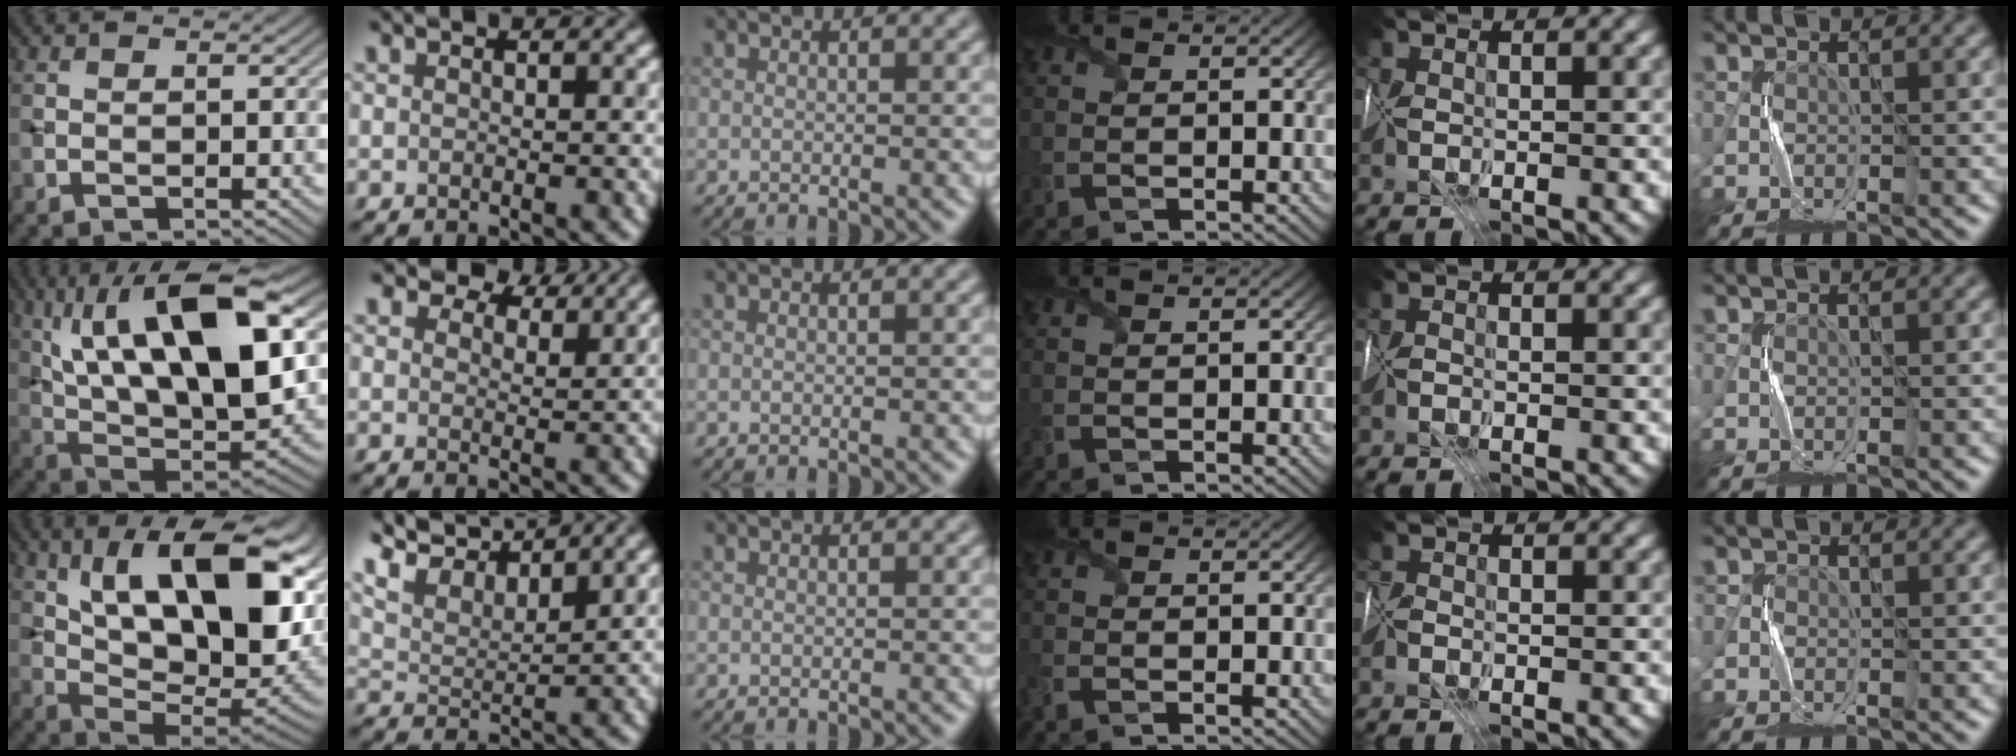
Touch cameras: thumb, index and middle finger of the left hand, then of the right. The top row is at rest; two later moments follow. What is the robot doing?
{"motion": "fold", "object": "map"}